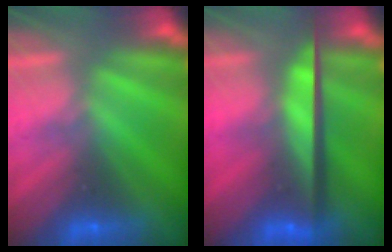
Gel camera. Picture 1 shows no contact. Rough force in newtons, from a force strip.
{"total": 11.1}